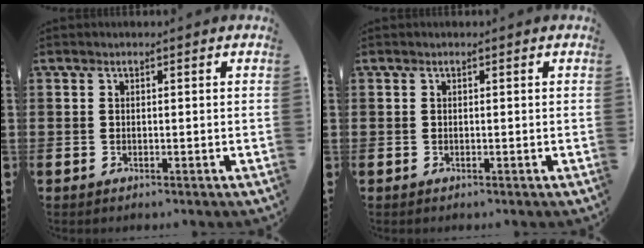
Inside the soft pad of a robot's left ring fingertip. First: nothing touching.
{"total": 0.0}